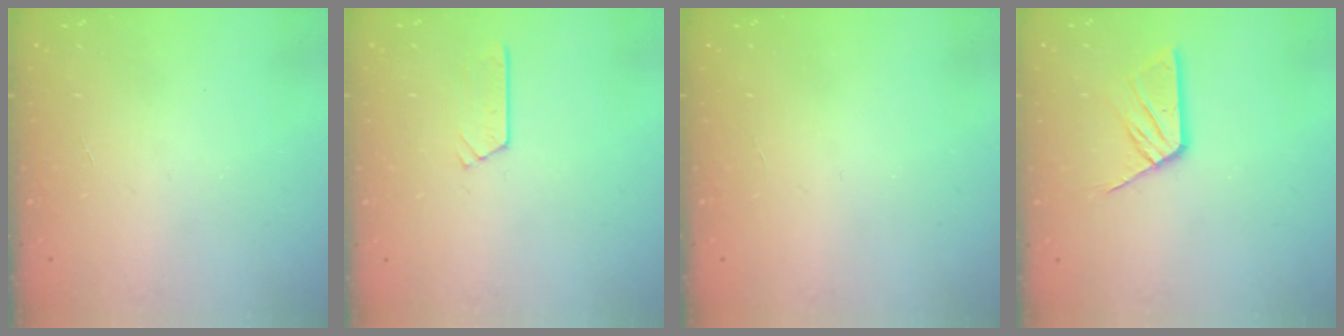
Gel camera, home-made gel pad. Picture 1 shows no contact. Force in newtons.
{"total": 2.8, "press": 2.8, "slide": 0.3}
{"total": 0.0}
{"total": 9.1, "press": 9.0, "slide": 0.7}